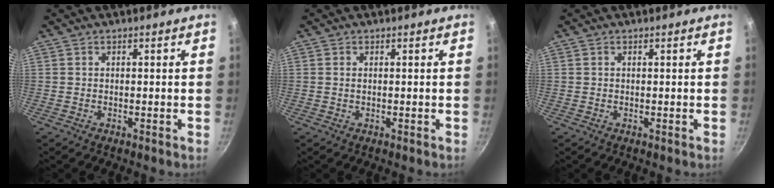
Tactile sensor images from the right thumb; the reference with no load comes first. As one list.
[{"total": 0.5, "force": [0.1, 0.3, 0.4], "torque": [-0.009, 0.001, 0.004]}, {"total": 0.0}]